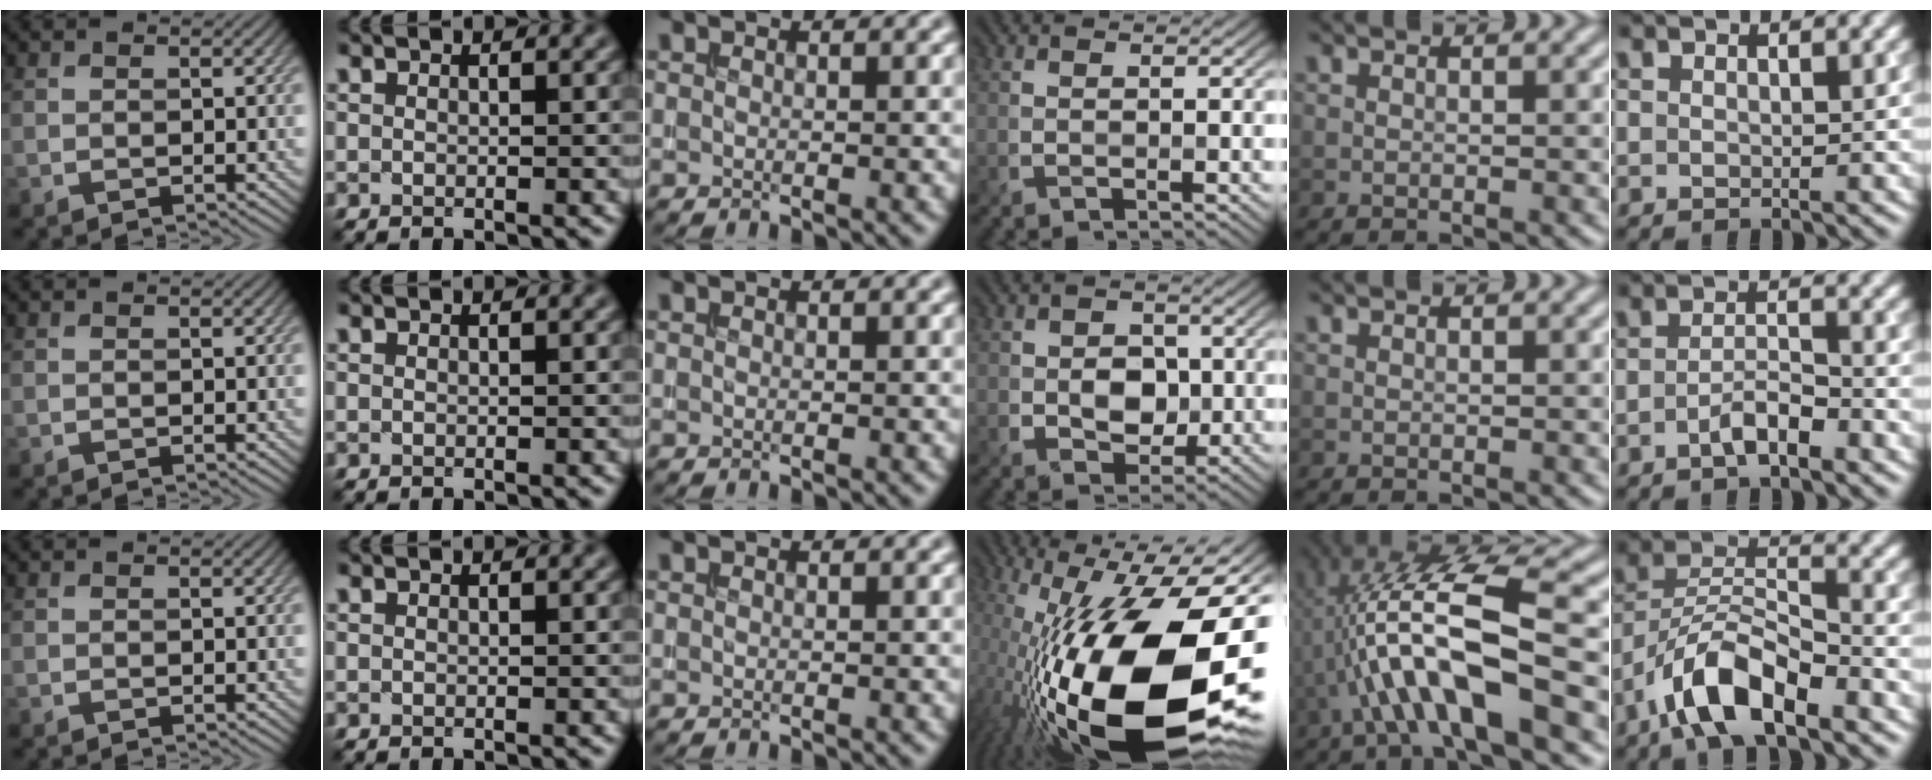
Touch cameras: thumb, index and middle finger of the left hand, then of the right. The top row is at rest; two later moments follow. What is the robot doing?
{"motion": "extract", "object": "bucket"}